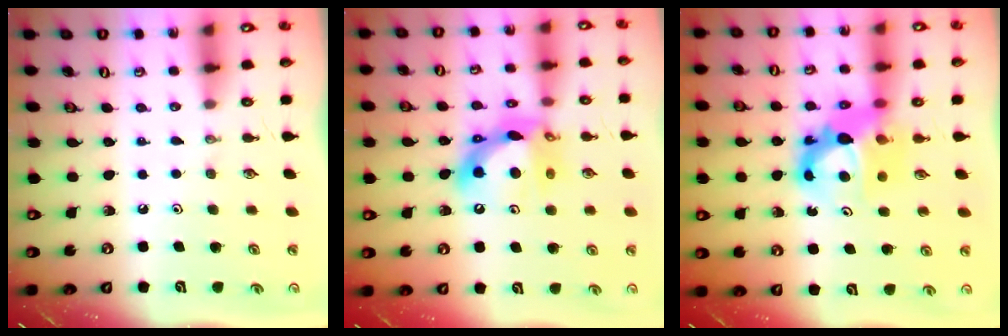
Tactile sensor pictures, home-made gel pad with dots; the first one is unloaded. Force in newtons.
{"total": 13.6, "press": 13.5, "slide": 1.5}
{"total": 11.9, "press": 11.8, "slide": 0.9}